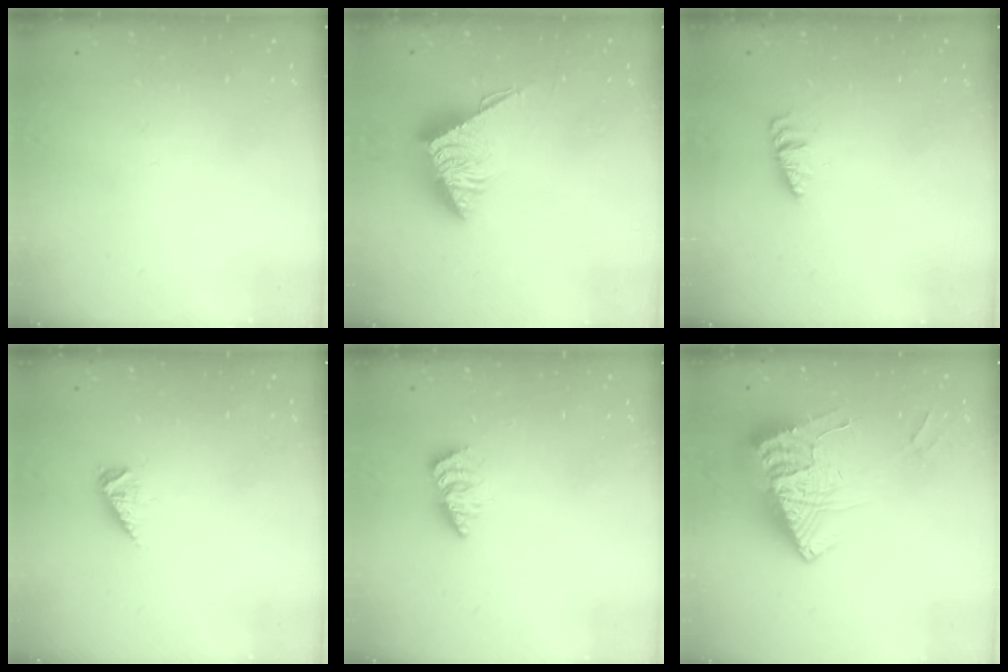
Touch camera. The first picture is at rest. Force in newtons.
{"total": 6.1, "press": 6.1, "slide": 0.5}
{"total": 2.1, "press": 2.1, "slide": 0.3}
{"total": 5.2, "press": 5.1, "slide": 0.7}
{"total": 2.3, "press": 2.3, "slide": 0.3}
{"total": 15.6, "press": 15.5, "slide": 1.9}